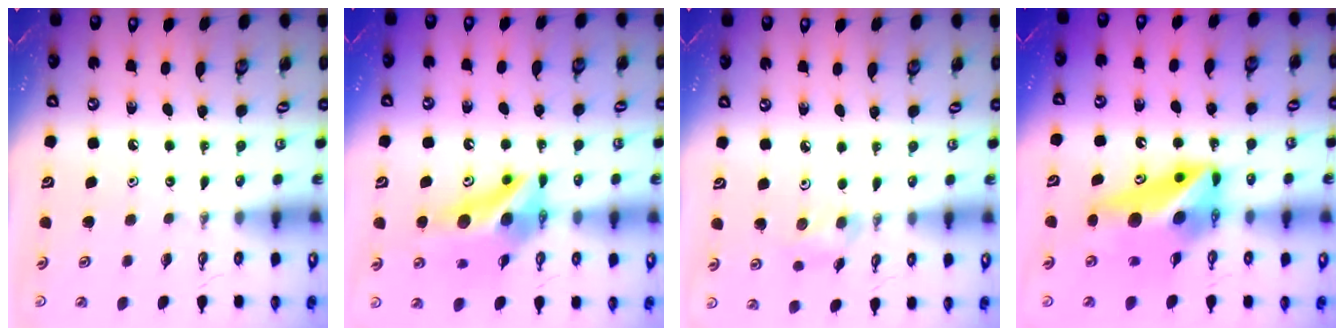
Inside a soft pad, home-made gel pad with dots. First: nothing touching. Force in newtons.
{"total": 11.8, "press": 11.8, "slide": 1.2}
{"total": 5.6, "press": 4.6, "slide": 3.3}
{"total": 13.9, "press": 13.3, "slide": 4.0}